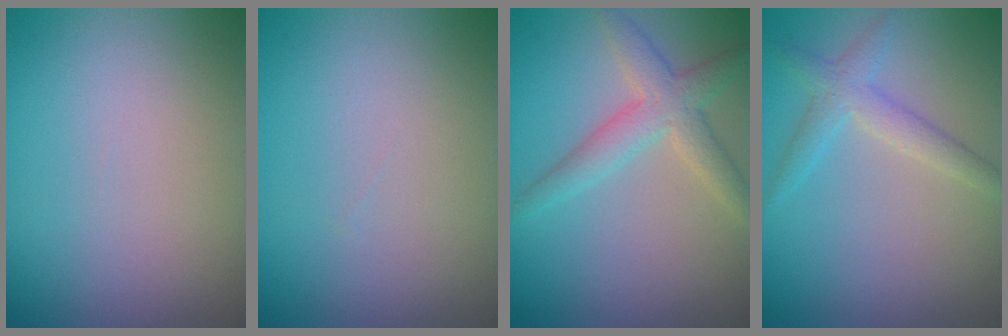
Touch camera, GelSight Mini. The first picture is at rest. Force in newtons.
{"total": 0.0}
{"total": 3.5, "press": 3.5, "slide": 0.2}
{"total": 2.3, "press": 2.3, "slide": 0.2}